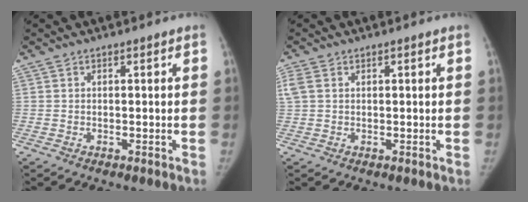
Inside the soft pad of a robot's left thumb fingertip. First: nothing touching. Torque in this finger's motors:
{"motor_torque": [-0.21, 0.87, 0.42, -0.43, 0.22]}